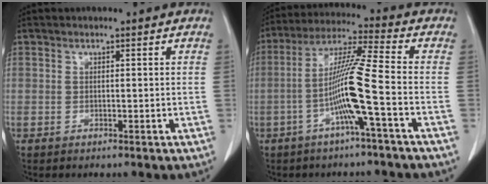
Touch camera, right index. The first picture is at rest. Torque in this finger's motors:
{"motor_torque": [1.71, -0.29, 0.80, 0.14]}